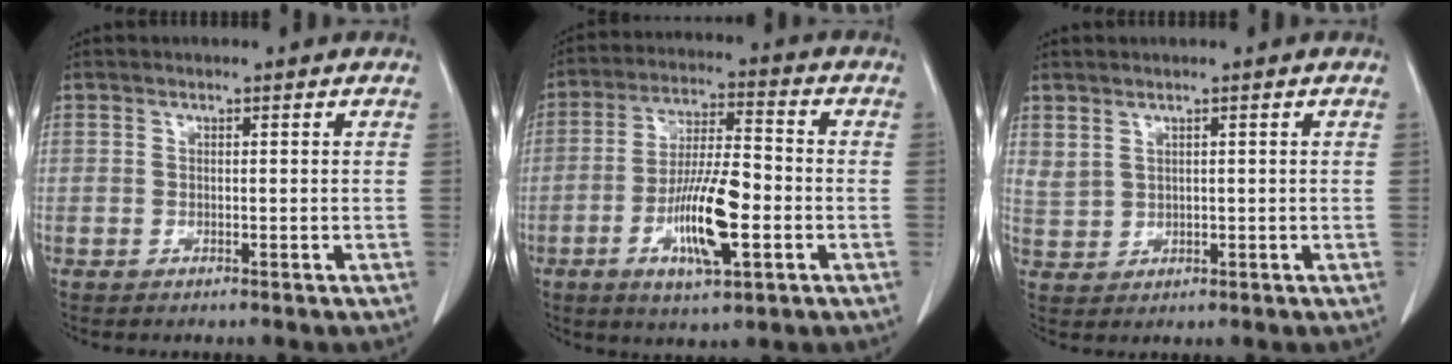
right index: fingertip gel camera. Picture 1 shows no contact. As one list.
[{"total": 12.0, "force": [-3.7, 2.6, 11.1], "torque": [-0.212, -0.004, -0.062]}, {"total": 2.4, "force": [1.7, 1.3, 1.1], "torque": [-0.027, -0.001, 0.046]}]